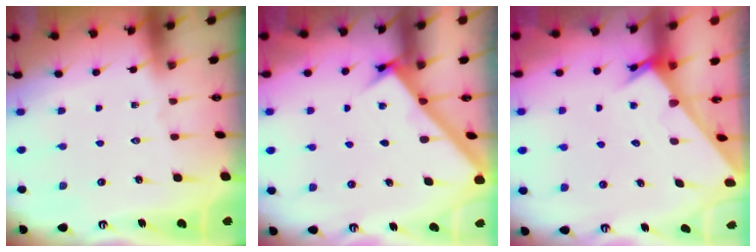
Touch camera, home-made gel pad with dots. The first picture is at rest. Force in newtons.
{"total": 3.0, "press": 3.0, "slide": 0.2}
{"total": 2.5, "press": 2.5, "slide": 0.1}